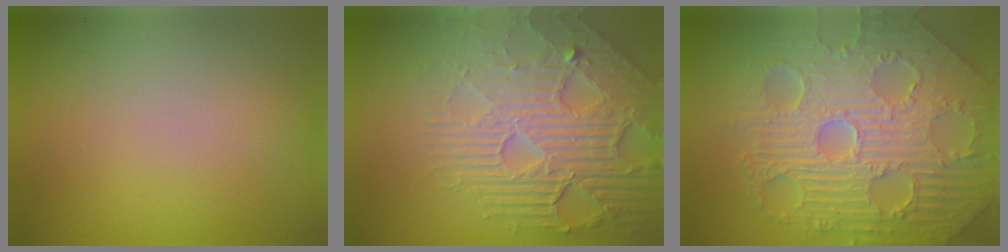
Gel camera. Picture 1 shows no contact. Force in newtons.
{"total": 7.6, "press": 5.7, "slide": 5.1}
{"total": 11.7, "press": 7.7, "slide": 8.8}